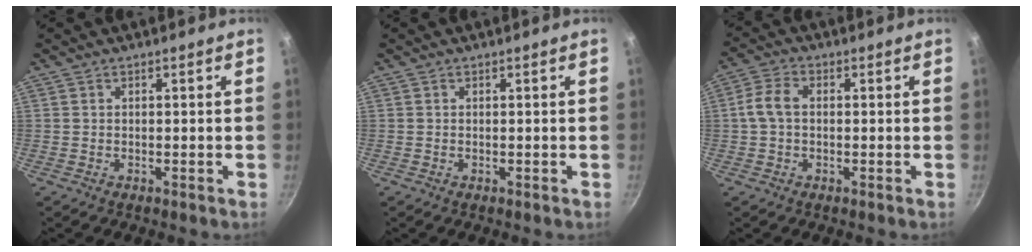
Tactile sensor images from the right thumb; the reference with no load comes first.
{"total": 0.0}
{"total": 5.3, "force": [0.1, 3.5, 4.0], "torque": [-0.085, 0.016, -0.003]}